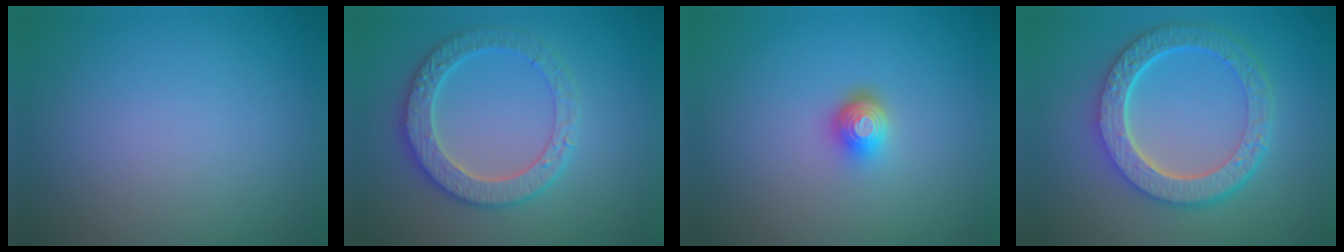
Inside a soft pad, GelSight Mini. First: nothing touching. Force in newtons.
{"total": 4.2, "press": 4.0, "slide": 1.0}
{"total": 2.2, "press": 1.4, "slide": 1.6}
{"total": 6.7, "press": 5.0, "slide": 4.5}